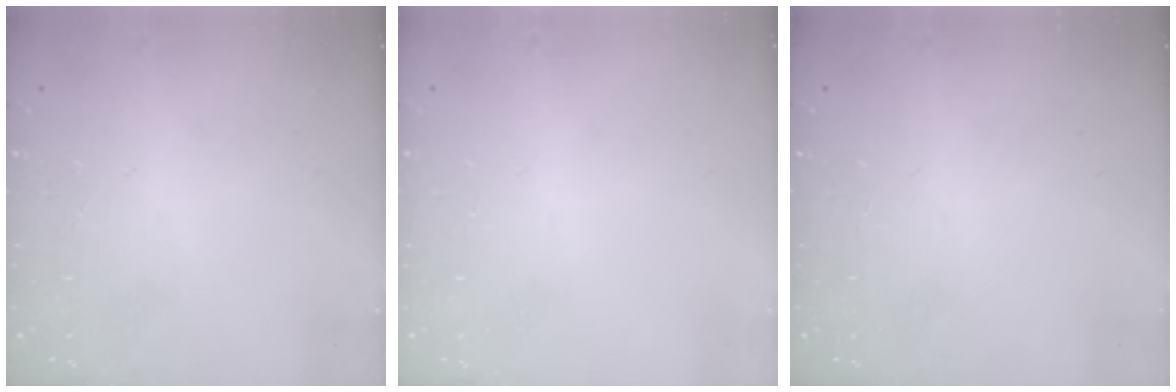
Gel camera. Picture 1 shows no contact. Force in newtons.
{"total": 0.8, "press": 0.8, "slide": 0.1}
{"total": 0.0}